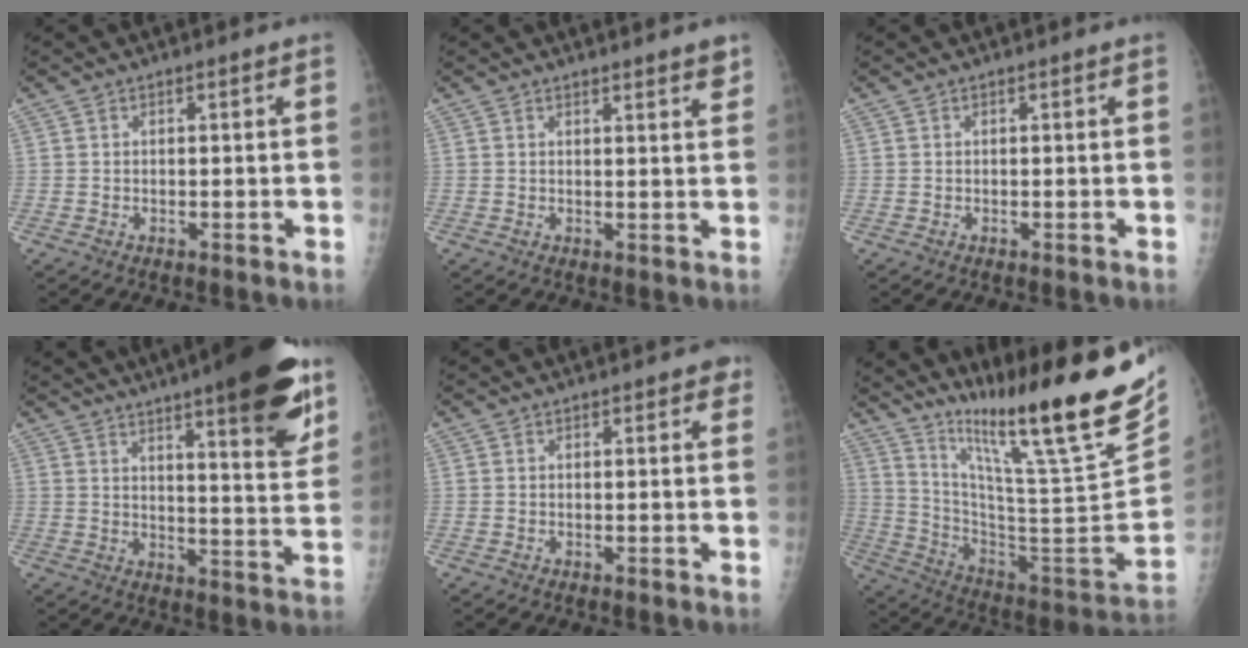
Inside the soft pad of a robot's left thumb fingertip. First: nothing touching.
{"total": 3.0, "force": [2.5, 0.2, 1.7], "torque": [-0.015, -0.016, 0.031]}
{"total": 0.0}
{"total": 18.5, "force": [11.1, 3.6, 14.4], "torque": [-0.171, -0.051, 0.153]}
{"total": 1.5, "force": [0.7, 0.7, 1.1], "torque": [-0.003, 0.001, 0.005]}
{"total": 29.1, "force": [20.7, 2.6, 20.3], "torque": [-0.301, -0.121, 0.334]}